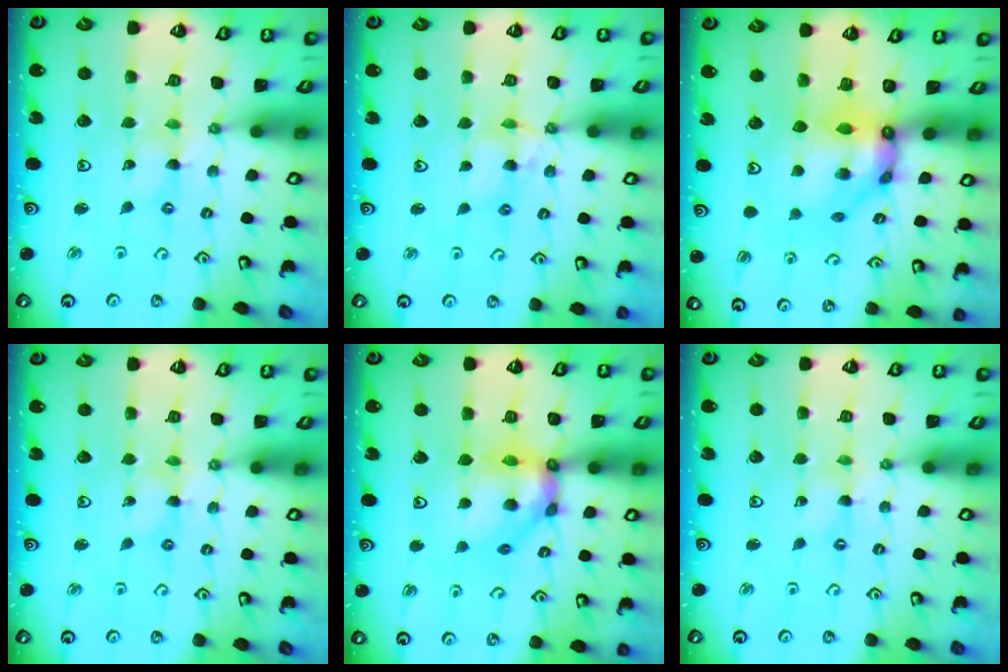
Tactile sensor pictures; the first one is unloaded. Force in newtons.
{"total": 6.3, "press": 6.3, "slide": 0.5}
{"total": 10.0, "press": 9.9, "slide": 1.4}
{"total": 0.0}
{"total": 12.1, "press": 12.0, "slide": 1.3}
{"total": 0.0}